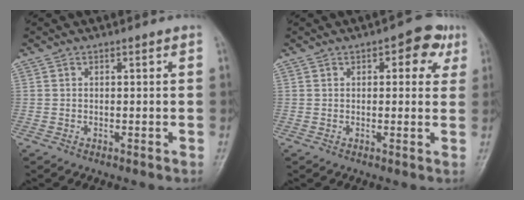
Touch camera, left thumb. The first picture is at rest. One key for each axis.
{"total": 6.2, "fx": 2.6, "fy": 3.3, "fz": 4.6, "tx": -0.023, "ty": -0.001, "tz": 0.021}